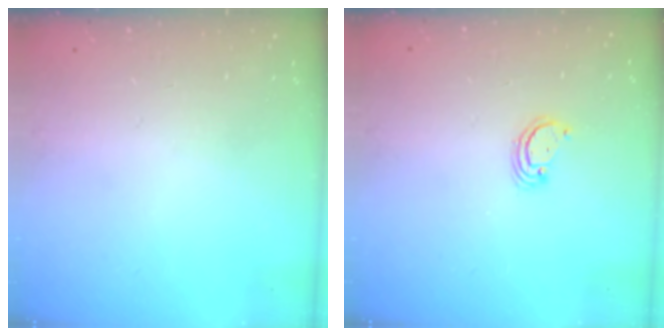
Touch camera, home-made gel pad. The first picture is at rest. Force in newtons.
{"total": 2.5, "press": 2.5, "slide": 0.2}